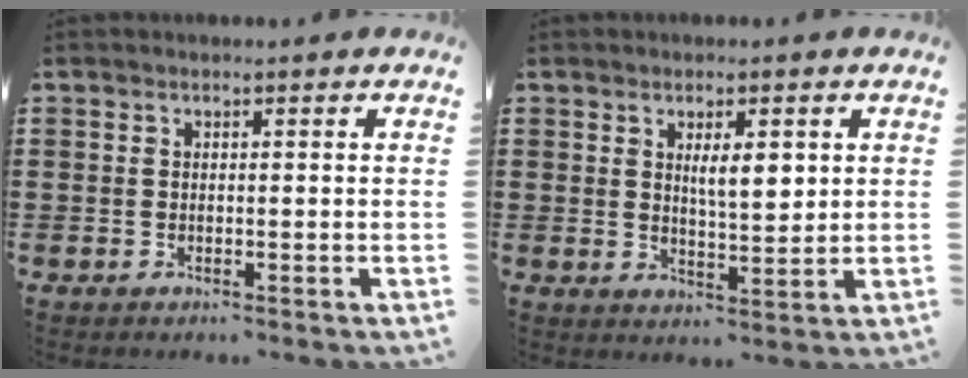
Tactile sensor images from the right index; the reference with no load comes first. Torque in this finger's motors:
{"motor_torque": [1.20, 0.03, 0.19, 0.09]}